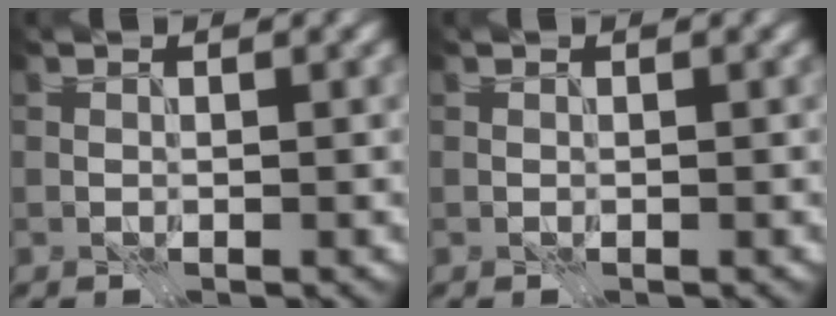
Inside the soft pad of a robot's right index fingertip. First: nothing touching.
{"total": 0.0}